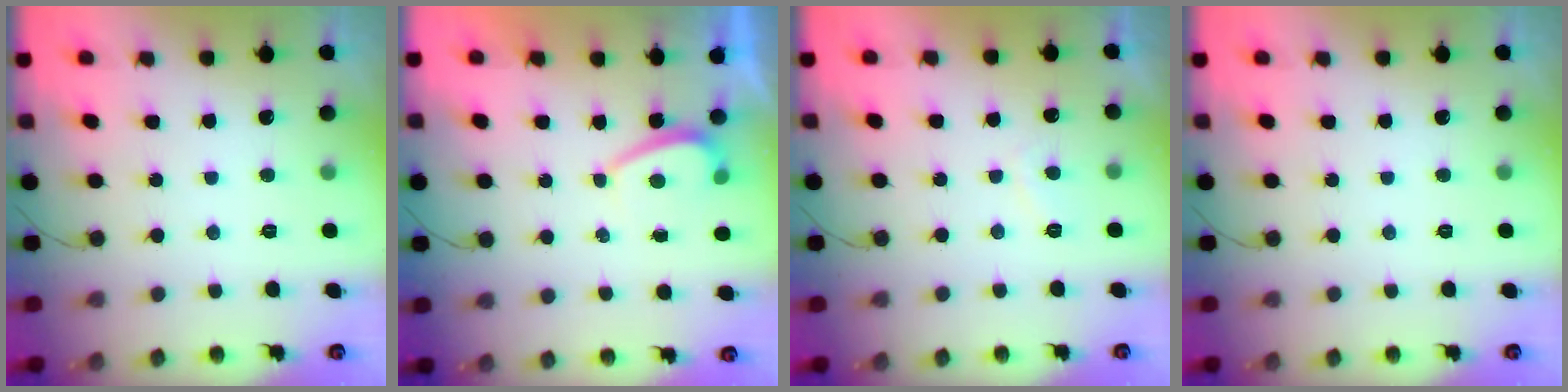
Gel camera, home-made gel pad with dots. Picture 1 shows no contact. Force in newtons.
{"total": 0.9, "press": 0.7, "slide": 0.5}
{"total": 1.9, "press": 1.7, "slide": 0.8}
{"total": 0.0}